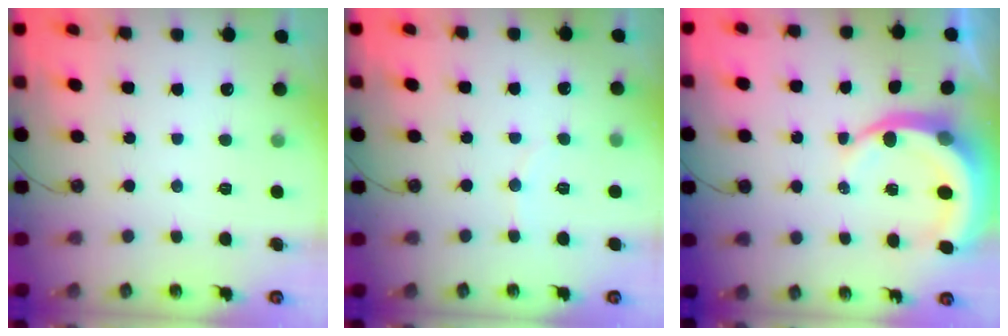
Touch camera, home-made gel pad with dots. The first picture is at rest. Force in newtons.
{"total": 3.3, "press": 3.2, "slide": 0.7}
{"total": 7.7, "press": 7.6, "slide": 1.0}